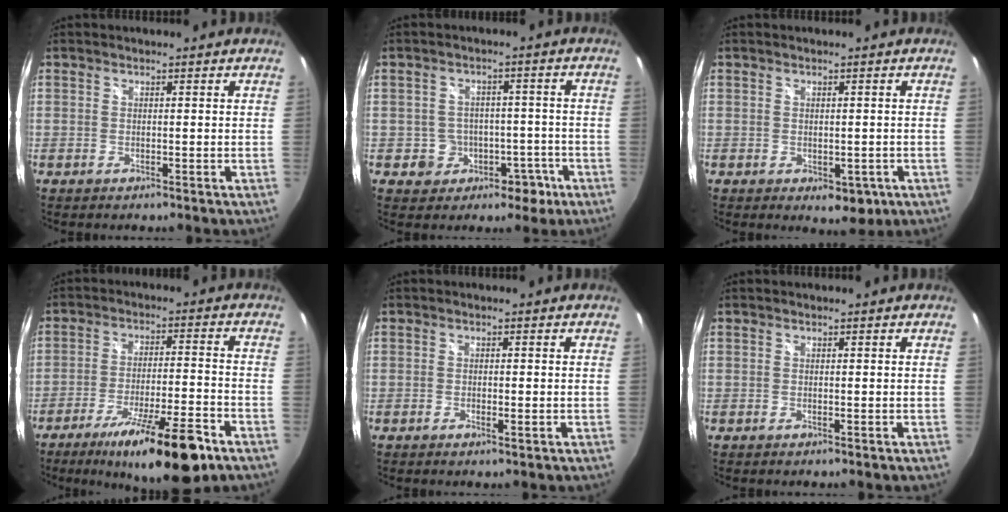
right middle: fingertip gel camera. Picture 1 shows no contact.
{"total": 7.5, "force": [-3.3, 6.5, 1.6], "torque": [-0.034, 0.030, -0.024]}
{"total": 4.3, "force": [-1.5, 2.7, 2.9], "torque": [-0.041, -0.013, -0.016]}
{"total": 16.9, "force": [-11.3, 2.7, 12.3], "torque": [-0.210, -0.025, -0.176]}
{"total": 1.5, "force": [-0.6, 0.5, 1.3], "torque": [-0.024, -0.002, -0.010]}
{"total": 0.0}